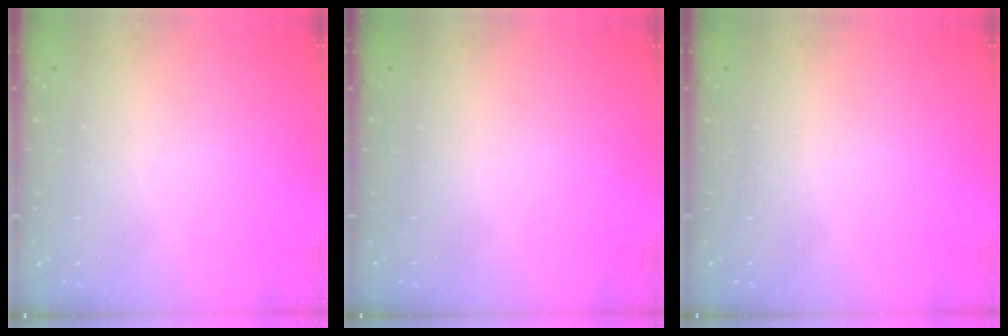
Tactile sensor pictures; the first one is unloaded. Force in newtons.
{"total": 0.0}
{"total": 0.0}